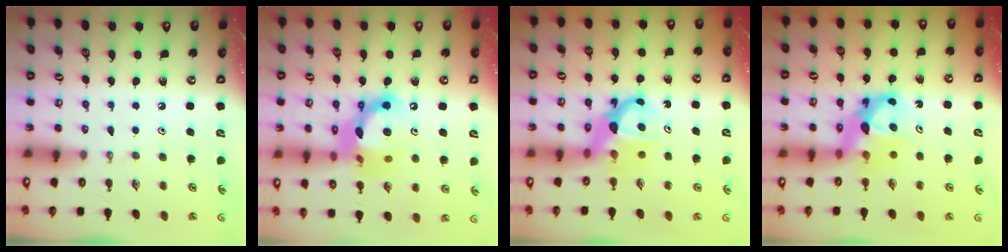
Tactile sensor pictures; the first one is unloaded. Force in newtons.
{"total": 15.4, "press": 15.4, "slide": 1.2}
{"total": 6.8, "press": 6.7, "slide": 0.5}
{"total": 8.1, "press": 8.1, "slide": 0.5}